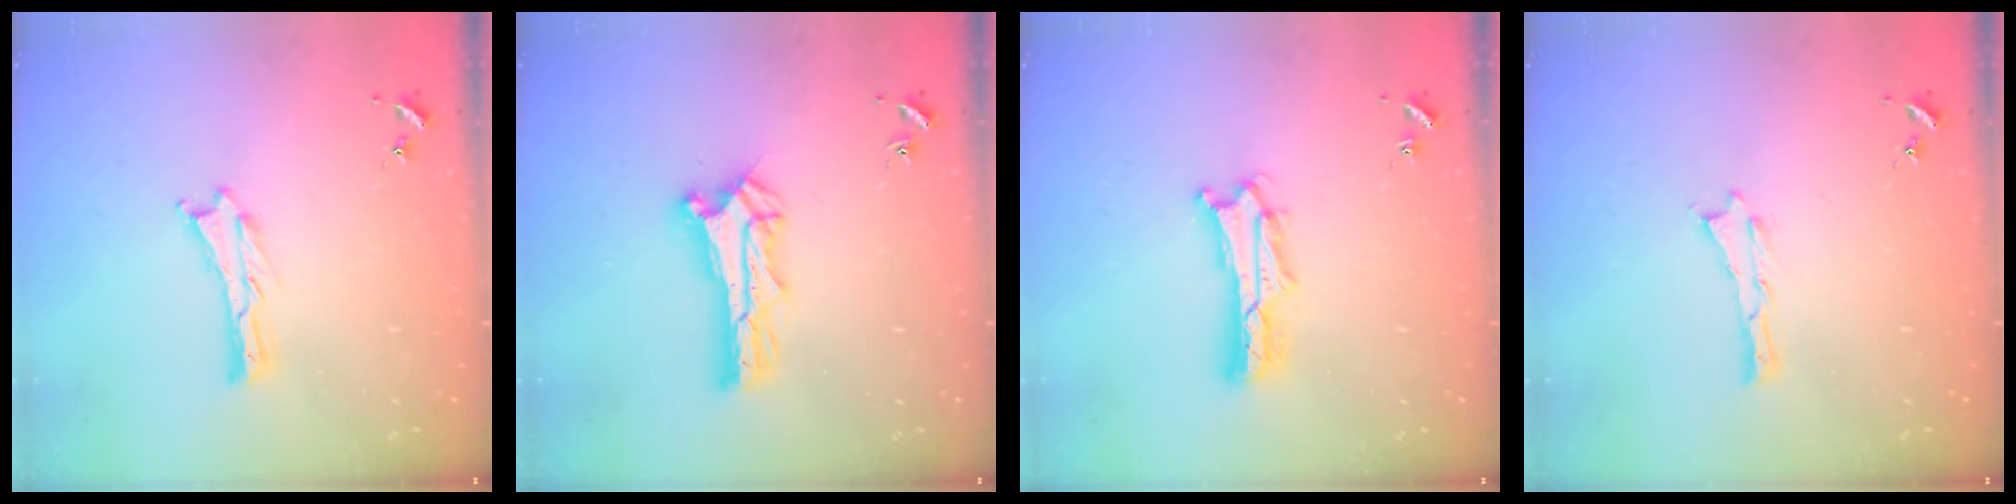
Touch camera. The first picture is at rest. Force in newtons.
{"total": 2.7, "press": 2.7, "slide": 0.3}
{"total": 2.7, "press": 2.7, "slide": 0.4}
{"total": 0.0}